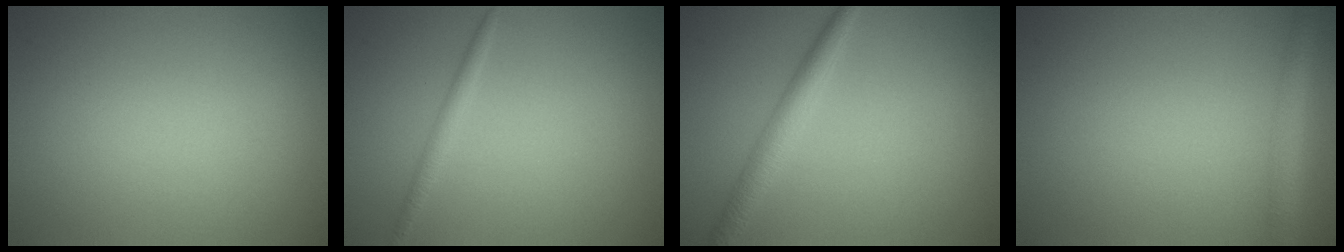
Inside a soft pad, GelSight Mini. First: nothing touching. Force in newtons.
{"total": 1.2, "press": 1.2, "slide": 0.1}
{"total": 2.5, "press": 2.5, "slide": 0.1}
{"total": 2.9, "press": 2.9, "slide": 0.1}